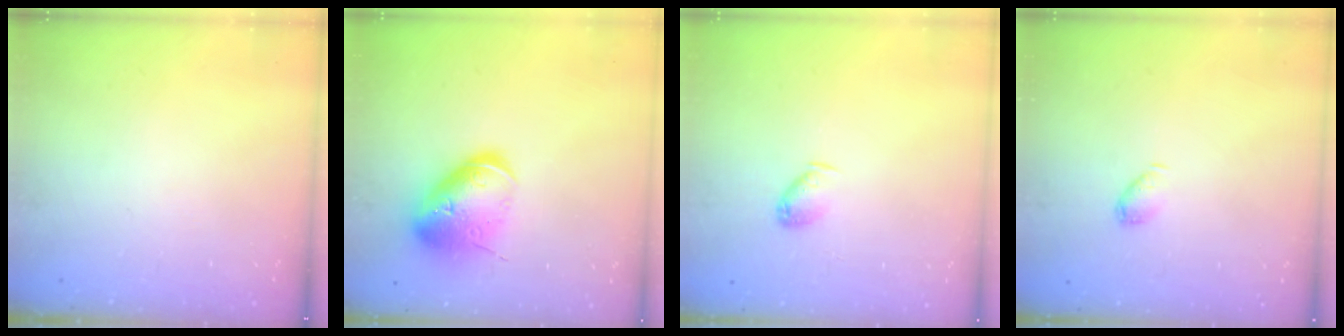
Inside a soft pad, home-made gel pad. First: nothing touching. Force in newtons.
{"total": 17.0, "press": 16.8, "slide": 2.7}
{"total": 6.0, "press": 5.9, "slide": 0.9}
{"total": 5.1, "press": 5.0, "slide": 0.9}